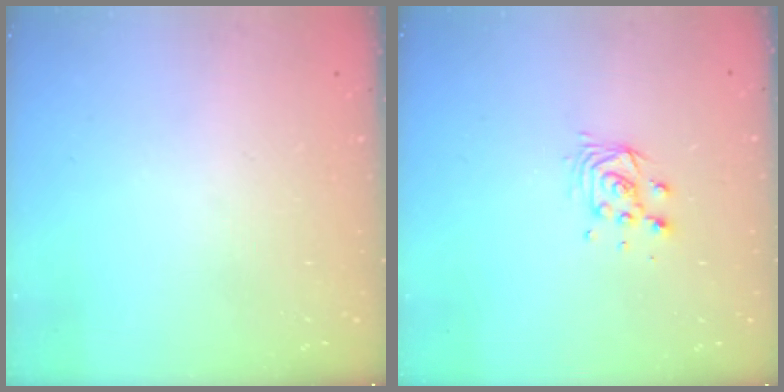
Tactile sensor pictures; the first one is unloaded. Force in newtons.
{"total": 5.2, "press": 5.2, "slide": 0.2}